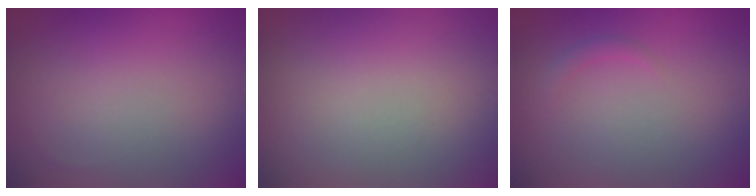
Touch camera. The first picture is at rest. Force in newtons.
{"total": 0.0}
{"total": 0.8, "press": 0.8, "slide": 0.0}